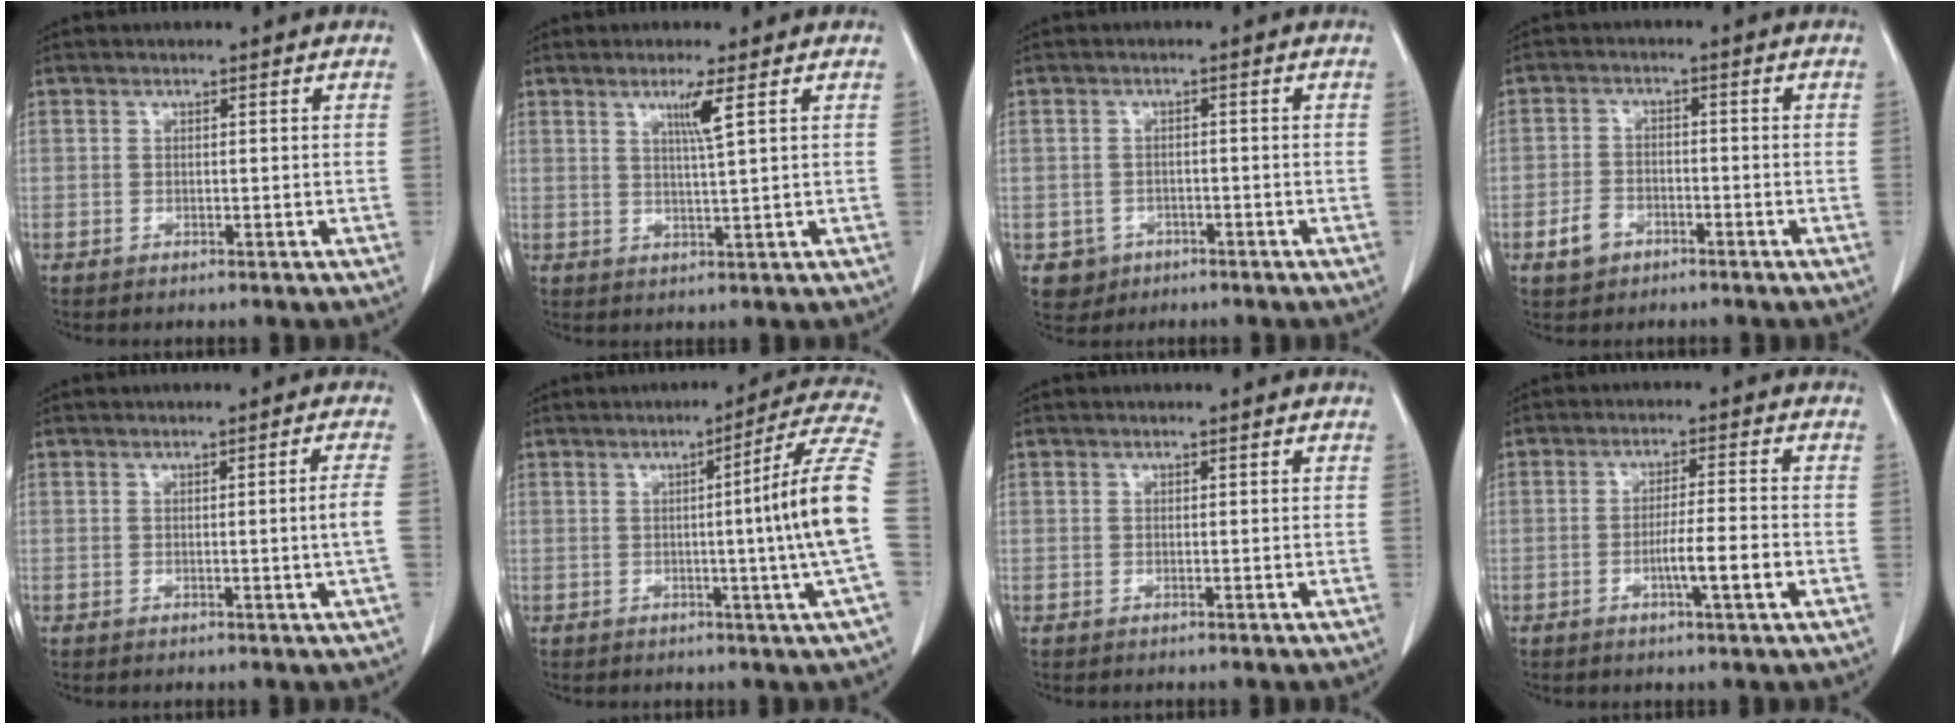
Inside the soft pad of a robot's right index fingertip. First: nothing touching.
{"total": 3.6, "force": [1.7, -0.8, 3.1], "torque": [-0.059, -0.008, 0.032]}
{"total": 3.3, "force": [-1.5, 2.9, 0.3], "torque": [-0.001, 0.010, -0.018]}
{"total": 4.1, "force": [-2.3, 2.7, 1.9], "torque": [-0.039, 0.005, -0.038]}
{"total": 2.7, "force": [-0.3, -0.9, 2.5], "torque": [-0.038, -0.003, -0.003]}
{"total": 12.3, "force": [-1.0, -2.9, 11.9], "torque": [-0.148, -0.005, -0.018]}
{"total": 0.0}
{"total": 5.6, "force": [-1.8, -0.1, 5.3], "torque": [-0.088, -0.006, -0.031]}